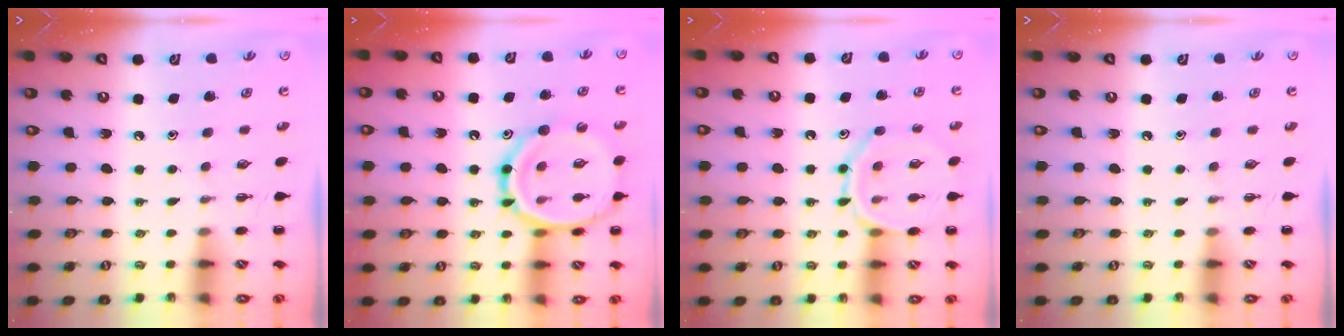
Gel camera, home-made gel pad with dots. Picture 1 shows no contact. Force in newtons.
{"total": 19.4, "press": 19.2, "slide": 2.5}
{"total": 12.0, "press": 12.0, "slide": 0.8}
{"total": 0.0}